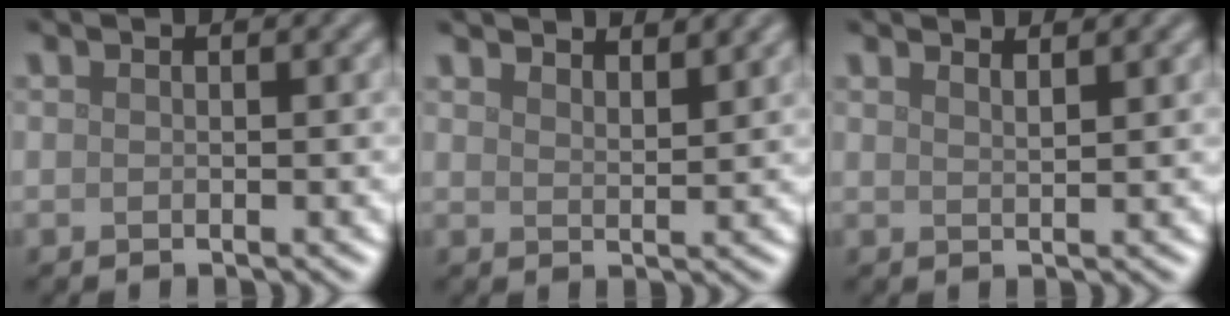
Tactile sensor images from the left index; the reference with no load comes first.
{"total": 4.9, "force": [4.4, 1.1, 1.8], "torque": [-0.017, 0.009, 0.050]}
{"total": 1.9, "force": [1.7, 0.5, 0.8], "torque": [-0.003, 0.007, 0.016]}